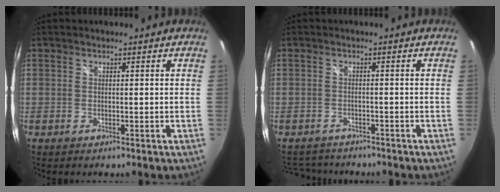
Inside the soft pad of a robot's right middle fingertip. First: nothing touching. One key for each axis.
{"total": 5.7, "fx": -5.1, "fy": 2.2, "fz": 1.2, "tx": -0.033, "ty": 0.001, "tz": -0.079}